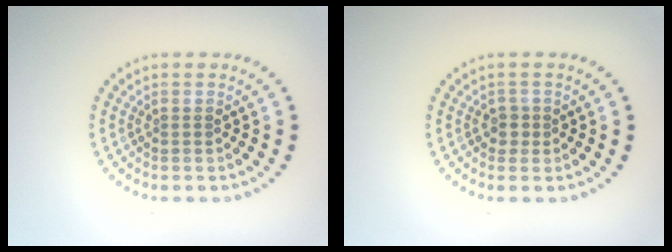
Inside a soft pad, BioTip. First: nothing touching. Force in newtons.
{"total": 1.1, "press": 1.0, "slide": 0.5}